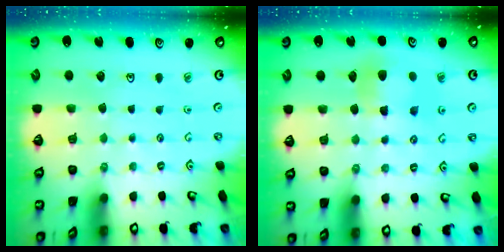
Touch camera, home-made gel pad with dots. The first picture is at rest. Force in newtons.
{"total": 6.2, "press": 6.2, "slide": 0.3}